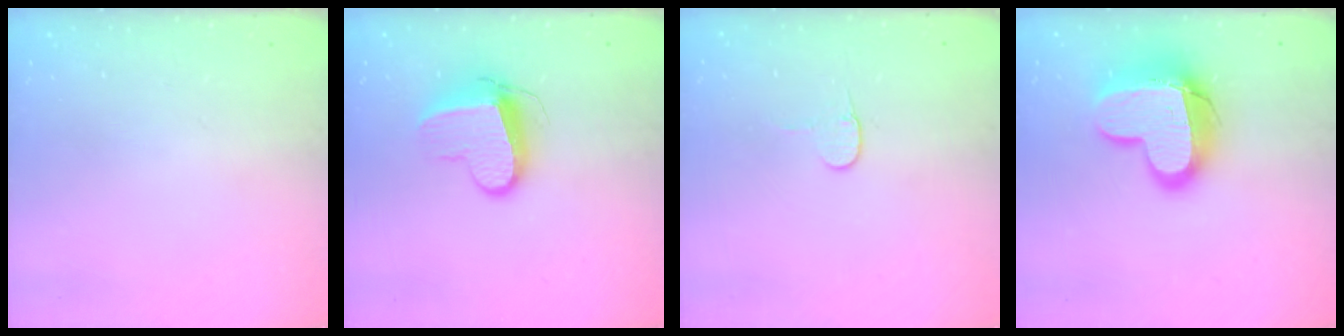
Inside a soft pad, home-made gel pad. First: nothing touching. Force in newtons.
{"total": 10.3, "press": 10.3, "slide": 0.5}
{"total": 3.2, "press": 3.2, "slide": 0.3}
{"total": 16.2, "press": 16.2, "slide": 1.4}